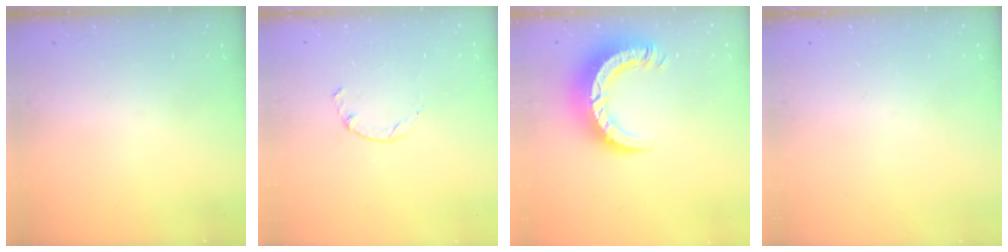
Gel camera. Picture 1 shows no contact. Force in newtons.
{"total": 1.3, "press": 1.2, "slide": 0.4}
{"total": 10.0, "press": 10.0, "slide": 1.1}
{"total": 0.0}